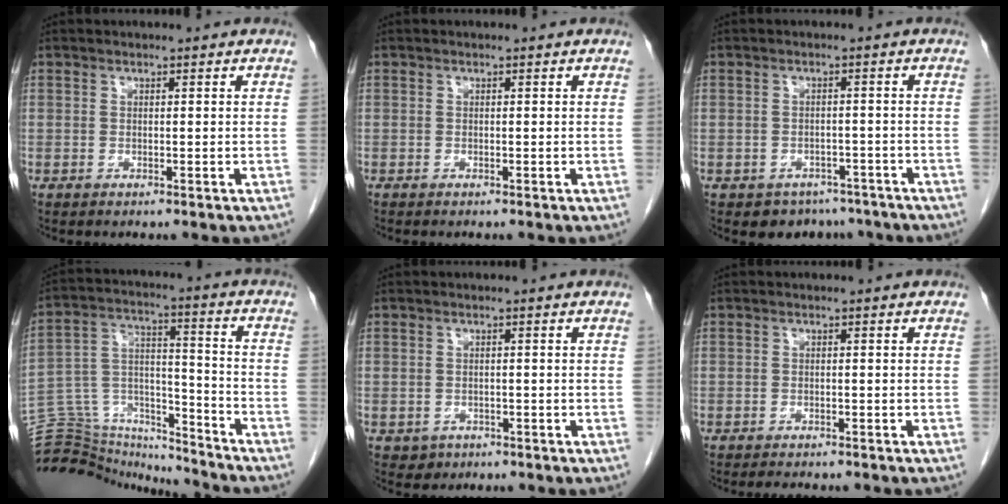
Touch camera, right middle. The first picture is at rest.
{"total": 0.0}
{"total": 5.4, "force": [-4.2, 3.4, 0.4], "torque": [0.009, 0.015, -0.053]}
{"total": 19.4, "force": [-18.8, 3.7, 3.1], "torque": [-0.072, 0.050, -0.294]}
{"total": 2.5, "force": [-1.3, 2.1, 0.2], "torque": [-0.004, 0.008, -0.013]}
{"total": 3.1, "force": [-2.7, 0.7, 1.3], "torque": [-0.022, -0.007, -0.032]}